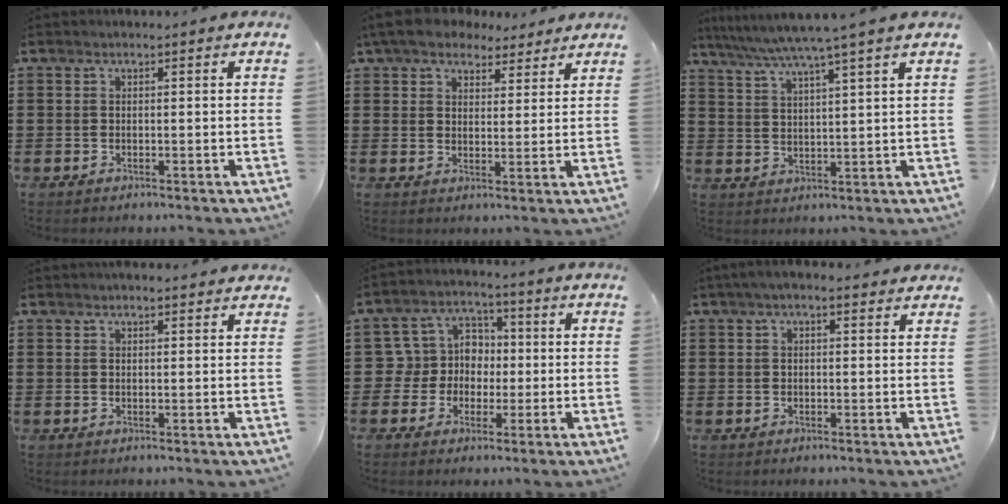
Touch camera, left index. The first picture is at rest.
{"total": 6.5, "force": [5.5, 2.5, 2.3], "torque": [-0.064, -0.002, 0.103]}
{"total": 5.9, "force": [4.8, -1.2, 3.1], "torque": [-0.076, -0.026, 0.080]}
{"total": 1.8, "force": [1.7, 0.1, 0.4], "torque": [-0.011, 0.003, 0.034]}
{"total": 6.6, "force": [-0.1, 6.5, 1.5], "torque": [-0.059, 0.013, -0.002]}
{"total": 2.6, "force": [1.9, 0.8, 1.6], "torque": [-0.035, 0.007, 0.034]}